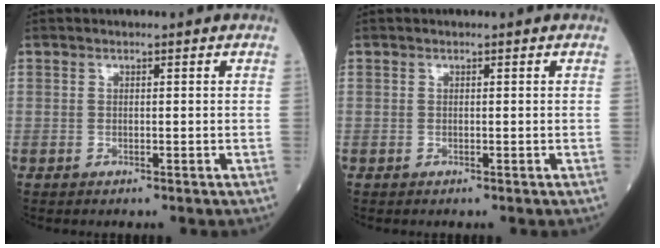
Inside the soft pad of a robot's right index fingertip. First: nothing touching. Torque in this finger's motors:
{"motor_torque": [0.00, 0.00, 0.00, 0.00]}